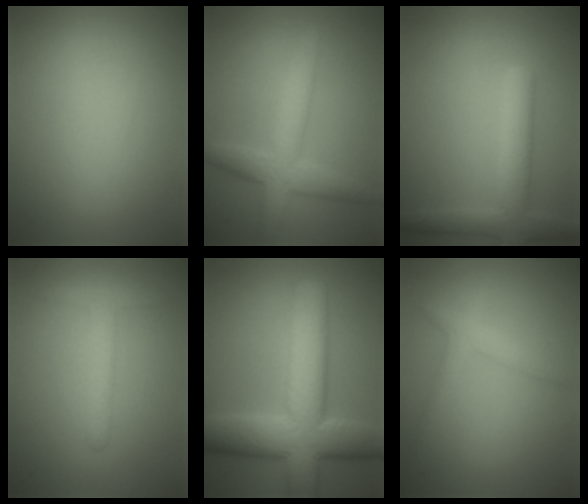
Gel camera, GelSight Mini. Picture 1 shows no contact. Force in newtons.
{"total": 4.6, "press": 4.6, "slide": 0.1}
{"total": 4.2, "press": 4.2, "slide": 0.2}
{"total": 2.2, "press": 2.2, "slide": 0.1}
{"total": 10.9, "press": 10.9, "slide": 0.8}
{"total": 2.0, "press": 2.0, "slide": 0.0}